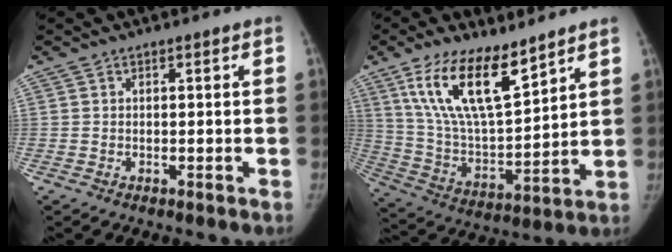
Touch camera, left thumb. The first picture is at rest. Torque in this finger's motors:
{"motor_torque": [0.73, 0.00, 1.70, -1.10, 0.19]}